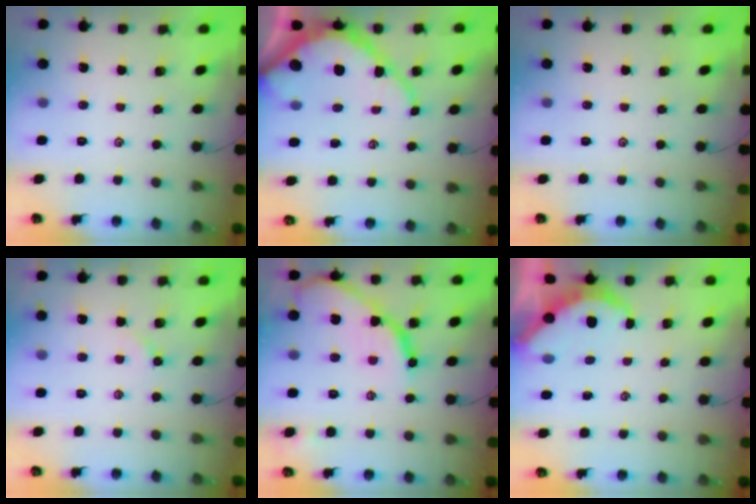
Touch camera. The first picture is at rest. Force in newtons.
{"total": 12.6, "press": 12.6, "slide": 1.3}
{"total": 0.0}
{"total": 3.2, "press": 3.1, "slide": 0.5}
{"total": 13.3, "press": 13.3, "slide": 1.3}
{"total": 5.0, "press": 5.0, "slide": 0.5}